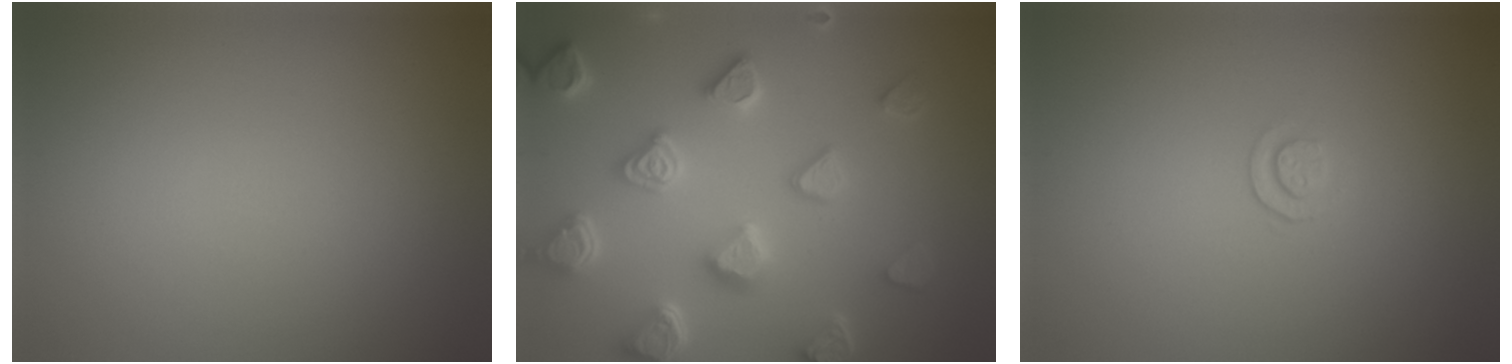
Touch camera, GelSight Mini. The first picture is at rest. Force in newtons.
{"total": 6.1, "press": 5.3, "slide": 3.0}
{"total": 0.9, "press": 0.6, "slide": 0.7}